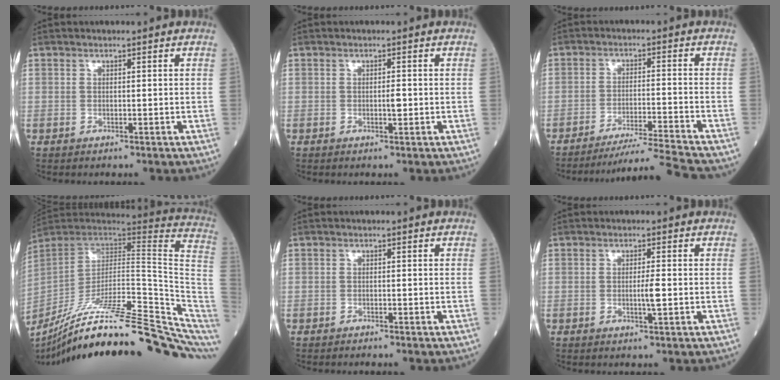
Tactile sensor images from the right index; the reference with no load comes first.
{"total": 1.2, "force": [-0.2, 0.3, 1.2], "torque": [-0.020, -0.001, -0.003]}
{"total": 10.5, "force": [-9.8, -3.0, 2.2], "torque": [-0.029, -0.008, -0.164]}
{"total": 33.7, "force": [-25.9, 4.3, 21.1], "torque": [-0.235, -0.025, -0.381]}
{"total": 1.3, "force": [-1.2, 0.1, 0.5], "torque": [-0.007, 0.000, -0.016]}
{"total": 2.1, "force": [-0.3, -0.1, 2.0], "torque": [-0.038, -0.003, -0.006]}